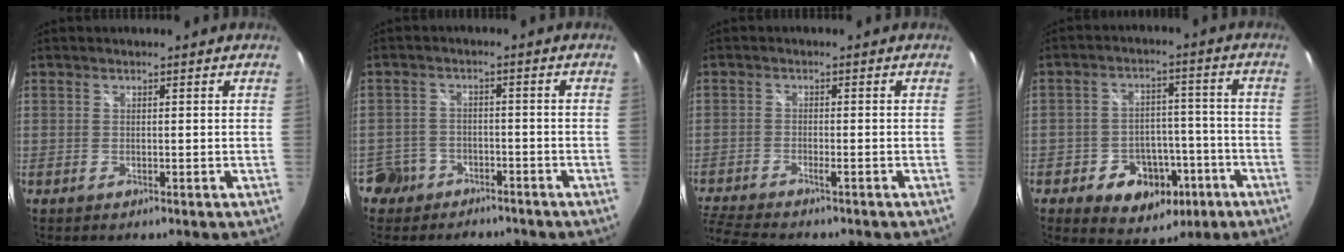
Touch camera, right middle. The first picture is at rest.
{"total": 6.5, "force": [-4.4, 4.7, 0.6], "torque": [-0.030, 0.020, -0.076]}
{"total": 7.8, "force": [-7.0, 0.6, 3.5], "torque": [-0.102, -0.022, -0.127]}
{"total": 12.7, "force": [-6.1, 9.2, 6.1], "torque": [-0.124, 0.028, -0.066]}